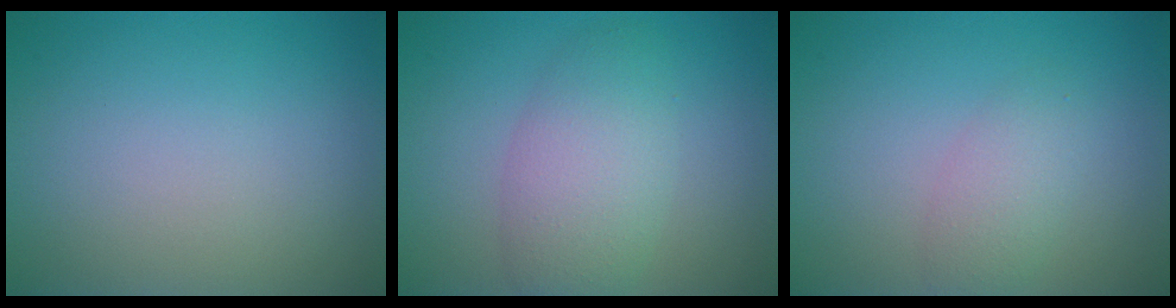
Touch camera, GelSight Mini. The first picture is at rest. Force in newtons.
{"total": 4.6, "press": 4.6, "slide": 0.2}
{"total": 2.2, "press": 2.2, "slide": 0.2}